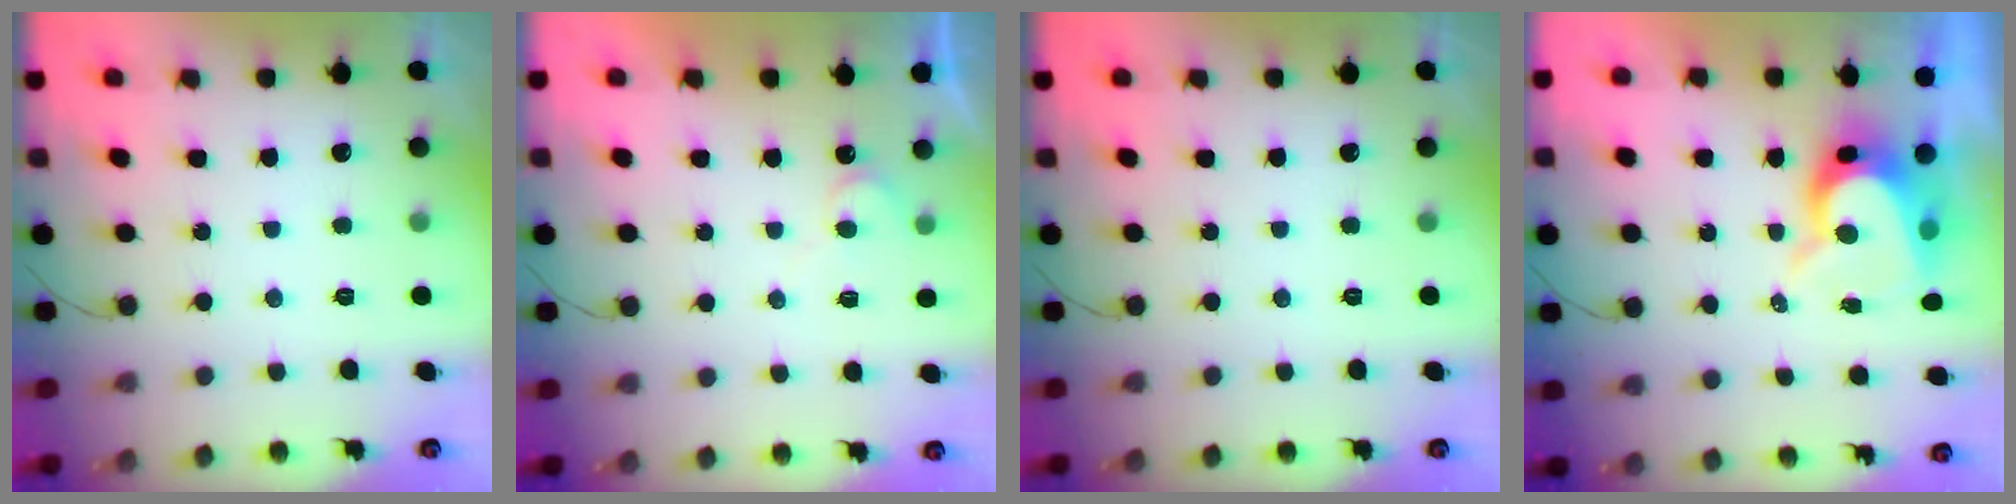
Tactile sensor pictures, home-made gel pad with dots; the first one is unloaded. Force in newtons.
{"total": 5.6, "press": 5.6, "slide": 0.5}
{"total": 0.0}
{"total": 9.9, "press": 9.9, "slide": 0.8}